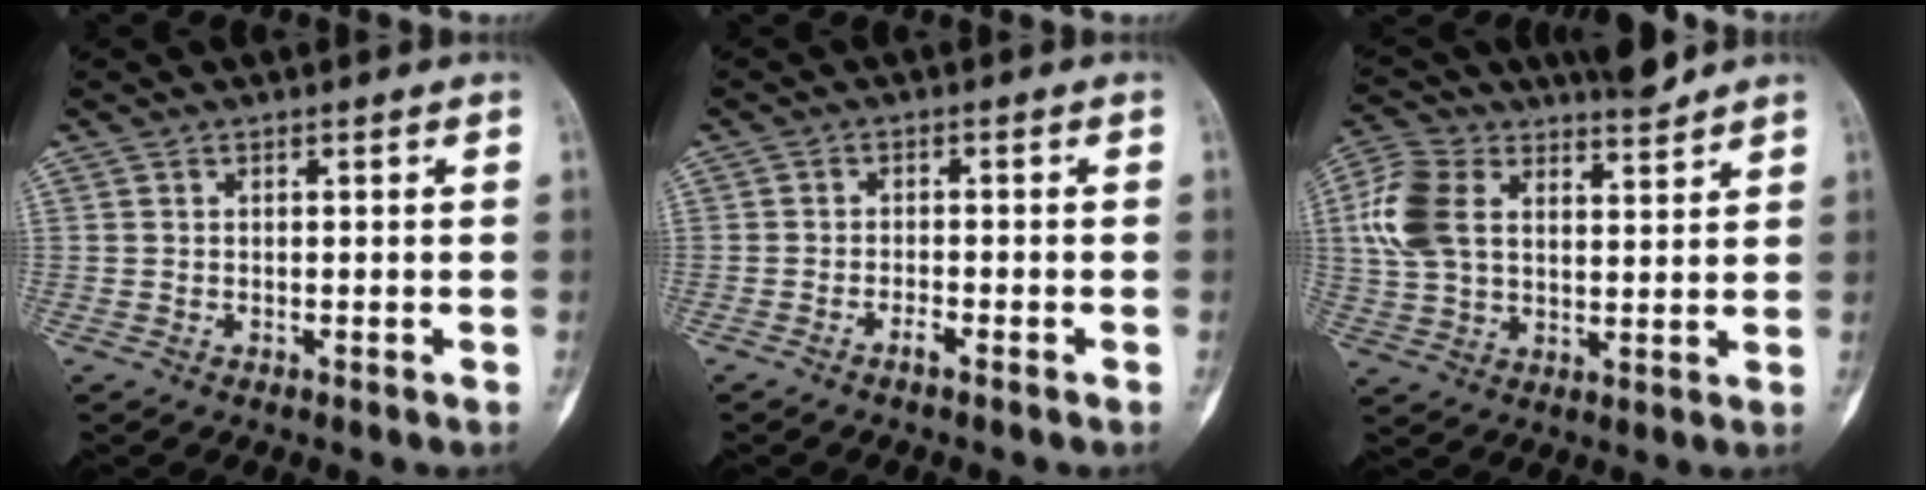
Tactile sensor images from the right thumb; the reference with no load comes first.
{"total": 1.8, "force": [-1.3, 0.2, 1.1], "torque": [-0.023, 0.005, -0.028]}
{"total": 12.2, "force": [6.4, 6.2, 8.4], "torque": [-0.164, -0.005, 0.121]}